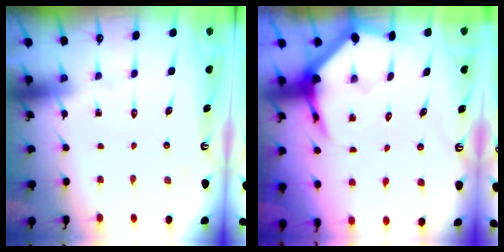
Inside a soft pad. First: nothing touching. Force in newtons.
{"total": 5.4, "press": 5.4, "slide": 0.7}